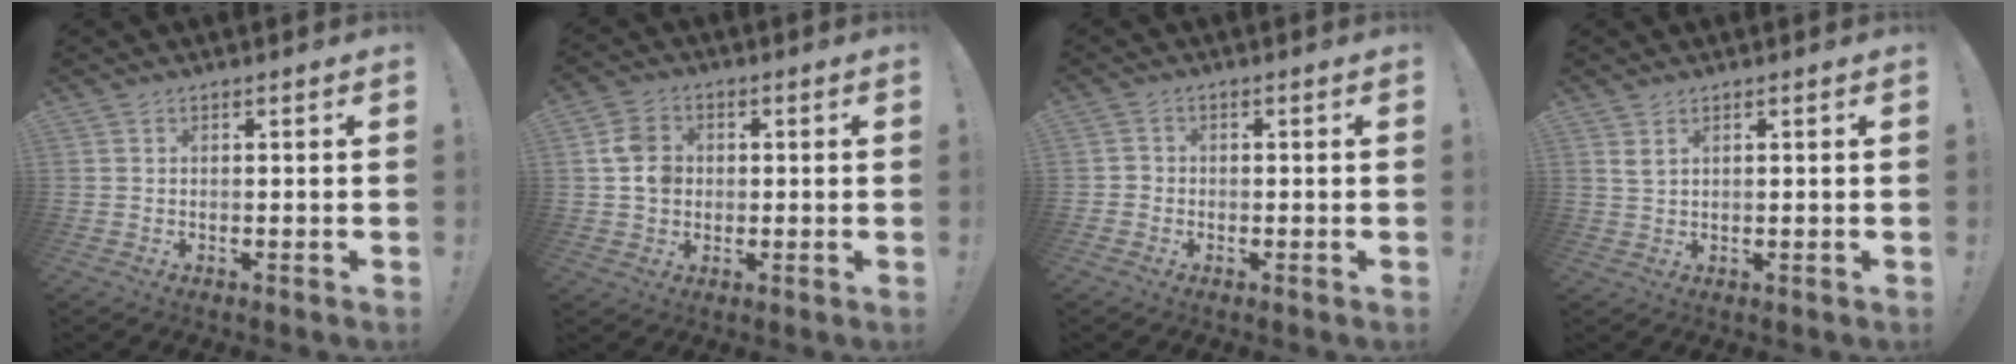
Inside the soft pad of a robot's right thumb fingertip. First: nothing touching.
{"total": 8.1, "force": [0.8, 7.0, 4.0], "torque": [-0.067, 0.012, 0.021]}
{"total": 2.1, "force": [-0.9, 1.7, 0.7], "torque": [-0.014, 0.010, -0.016]}
{"total": 3.4, "force": [2.3, 0.7, 2.3], "torque": [-0.043, -0.011, 0.040]}